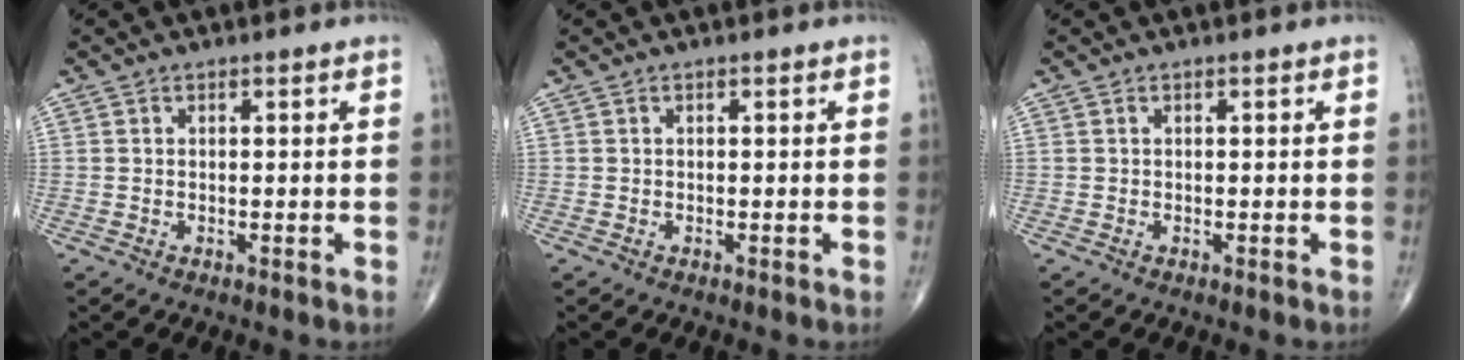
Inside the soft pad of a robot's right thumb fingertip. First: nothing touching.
{"total": 0.0}
{"total": 0.0}